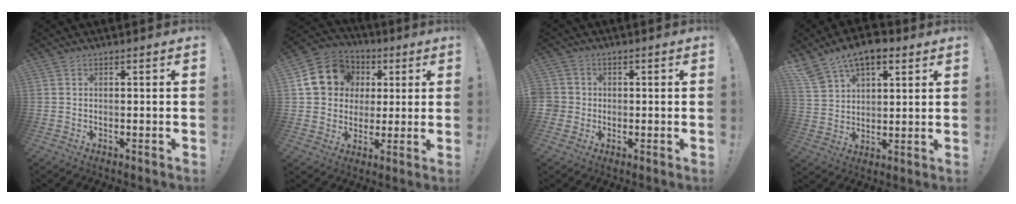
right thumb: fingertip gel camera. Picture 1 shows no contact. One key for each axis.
{"total": 15.5, "fx": 4.1, "fy": 13.4, "fz": 6.6, "tx": -0.091, "ty": -0.002, "tz": 0.095}
{"total": 3.8, "fx": -0.5, "fy": 3.6, "fz": 0.9, "tx": -0.027, "ty": 0.009, "tz": -0.009}
{"total": 12.0, "fx": 7.9, "fy": 6.9, "fz": 5.7, "tx": -0.100, "ty": -0.038, "tz": 0.153}